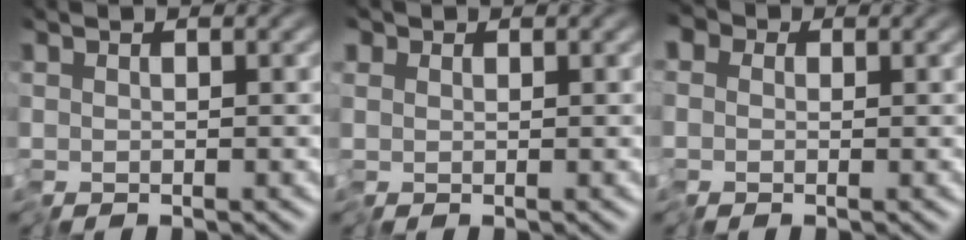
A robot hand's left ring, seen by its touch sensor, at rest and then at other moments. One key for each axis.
{"total": 0.7, "fx": -0.2, "fy": 0.6, "fz": -0.2, "tx": 0.004, "ty": 0.000, "tz": -0.006}
{"total": 4.5, "fx": 0.6, "fy": 3.8, "fz": 2.2, "tx": -0.046, "ty": 0.013, "tz": -0.006}